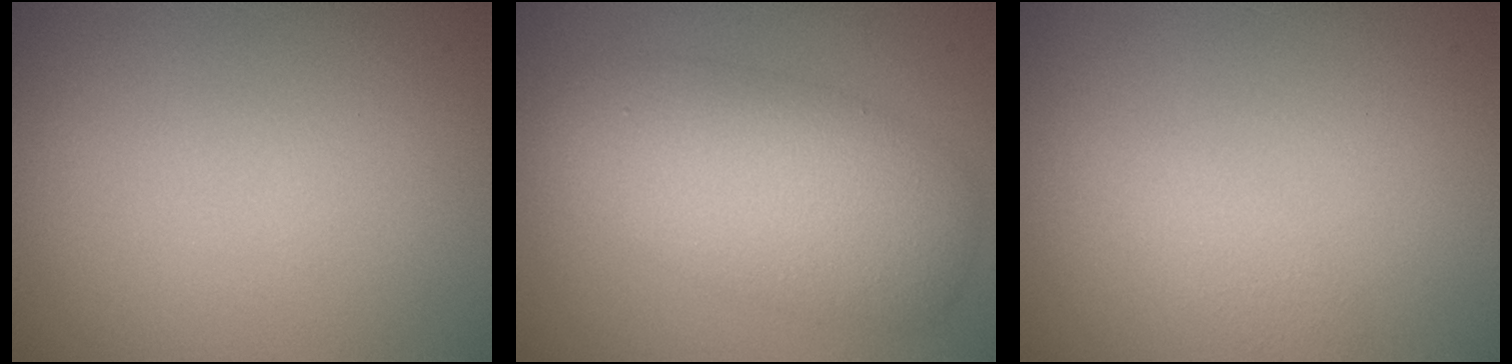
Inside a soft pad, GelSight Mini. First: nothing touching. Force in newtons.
{"total": 7.4, "press": 7.4, "slide": 0.3}
{"total": 1.5, "press": 1.5, "slide": 0.0}